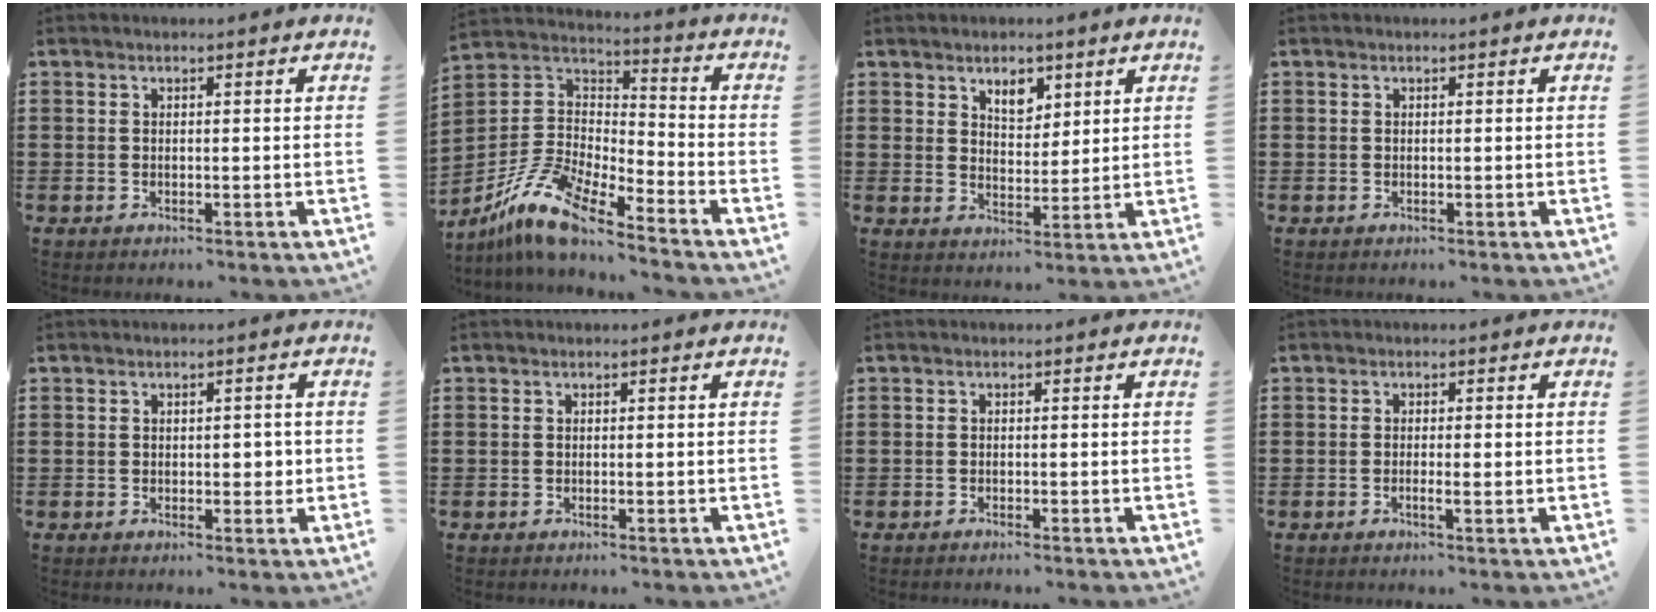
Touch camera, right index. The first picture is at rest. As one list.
[{"total": 11.2, "force": [-9.0, 2.6, 6.2], "torque": [-0.154, 0.014, -0.186]}, {"total": 4.2, "force": [2.8, 2.4, 2.0], "torque": [-0.032, 0.004, 0.048]}, {"total": 0.0}, {"total": 2.2, "force": [0.1, 1.3, 1.8], "torque": [-0.017, -0.002, -0.003]}, {"total": 0.0}, {"total": 0.5, "force": [-0.5, 0.0, 0.1], "torque": [-0.004, -0.002, -0.010]}, {"total": 1.5, "force": [-0.4, 0.2, 1.4], "torque": [-0.025, -0.001, -0.008]}]